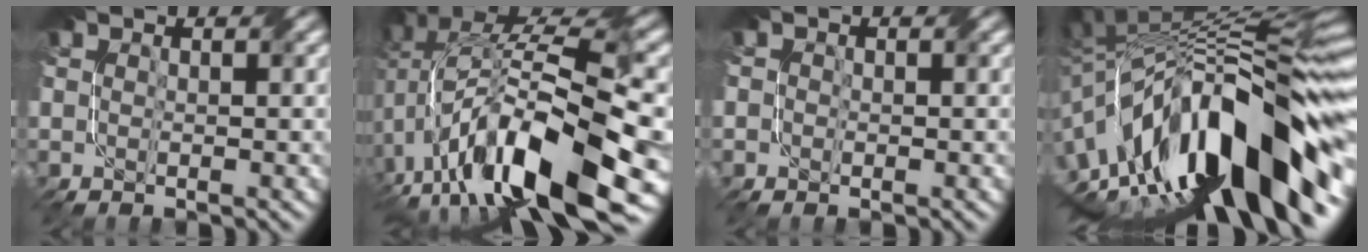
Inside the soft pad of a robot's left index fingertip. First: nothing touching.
{"total": 15.7, "force": [-3.3, 7.4, 13.4], "torque": [-0.253, -0.001, -0.049]}
{"total": 1.2, "force": [-0.4, 1.2, 0.2], "torque": [-0.003, -0.004, -0.004]}
{"total": 15.4, "force": [-4.6, 6.5, 13.1], "torque": [-0.191, 0.037, -0.096]}